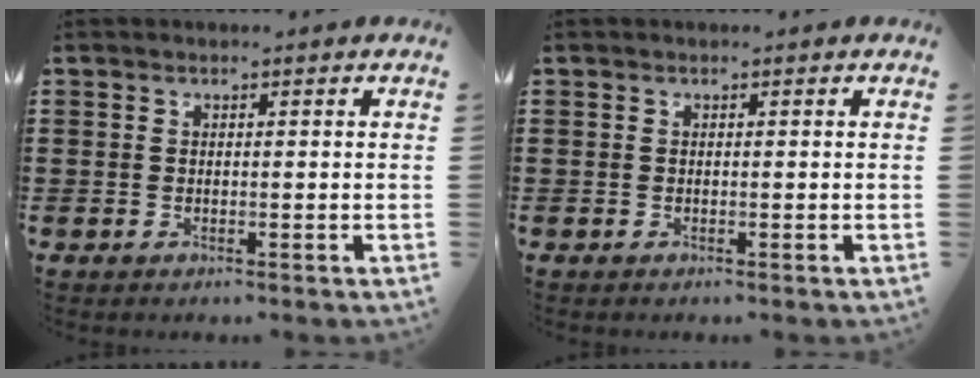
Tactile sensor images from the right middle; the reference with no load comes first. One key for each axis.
{"total": 0.0}